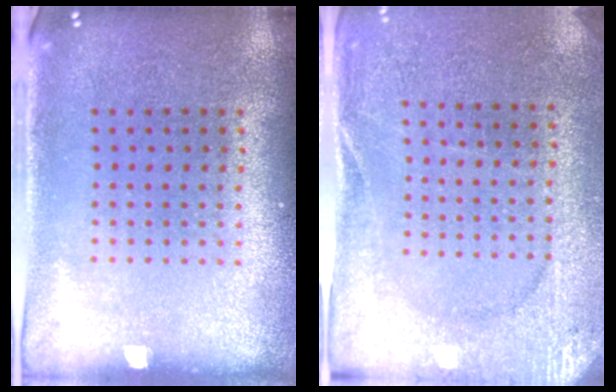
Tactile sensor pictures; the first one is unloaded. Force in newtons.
{"total": 2.6, "press": 2.5, "slide": 0.4}